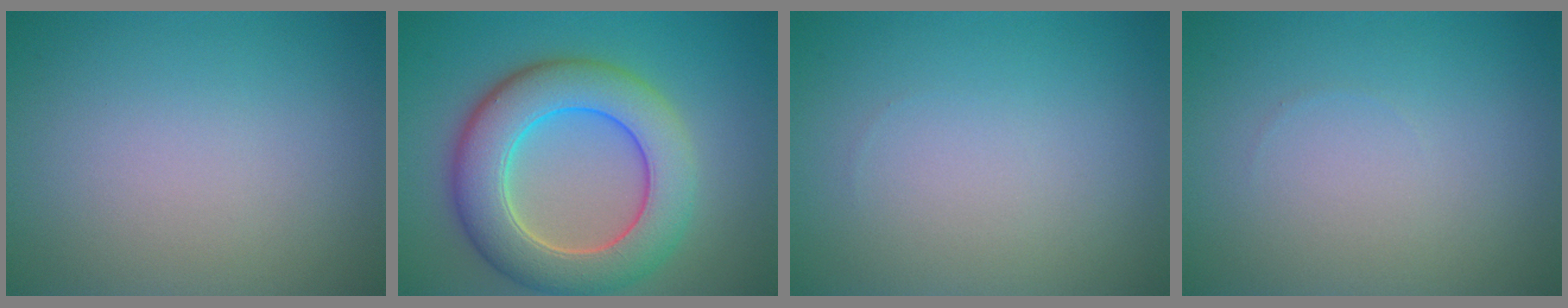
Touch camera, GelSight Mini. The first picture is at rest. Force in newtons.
{"total": 8.8, "press": 8.8, "slide": 0.8}
{"total": 0.0}
{"total": 0.0}